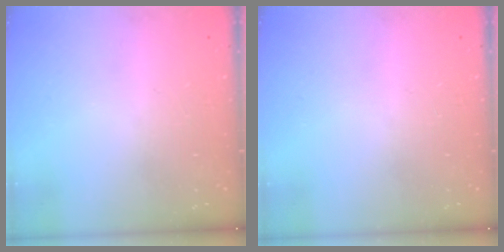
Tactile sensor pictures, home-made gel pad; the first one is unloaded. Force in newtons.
{"total": 0.0}